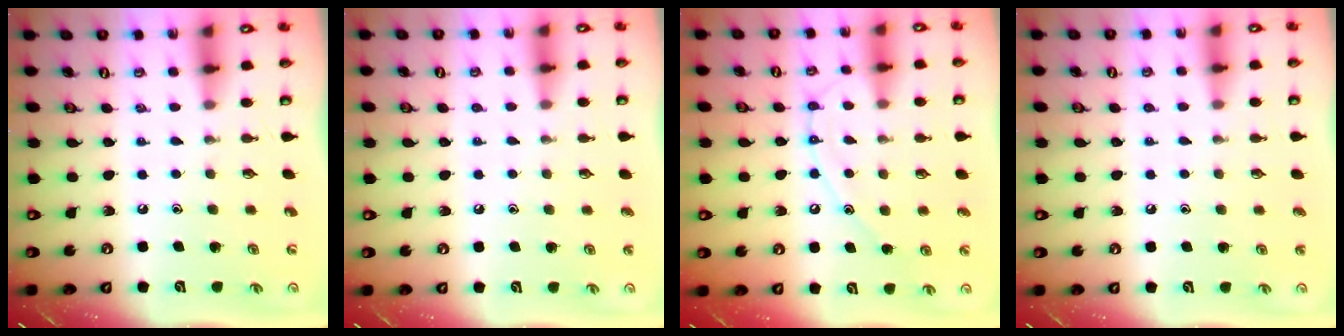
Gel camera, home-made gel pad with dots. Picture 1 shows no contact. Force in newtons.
{"total": 2.7, "press": 2.6, "slide": 0.7}
{"total": 10.3, "press": 10.3, "slide": 0.8}
{"total": 2.7, "press": 2.6, "slide": 0.7}